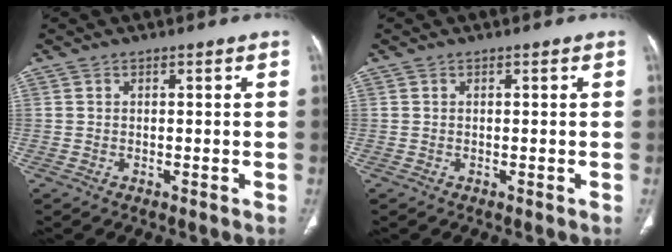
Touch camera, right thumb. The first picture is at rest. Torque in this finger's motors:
{"motor_torque": [-0.02, 0.02, -0.05, -0.05, 0.00]}